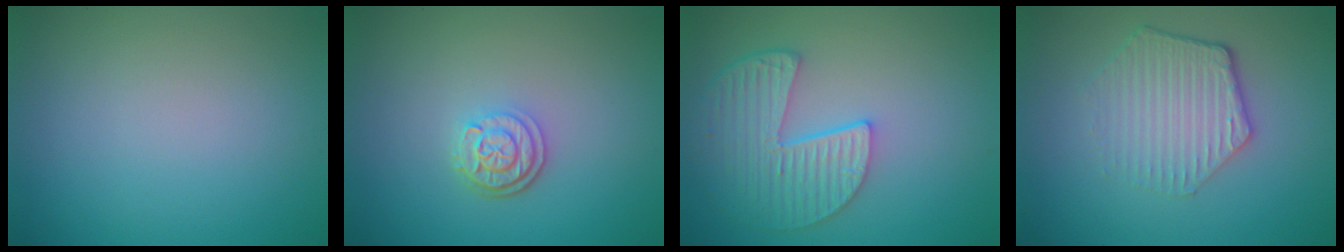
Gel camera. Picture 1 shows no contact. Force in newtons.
{"total": 2.8, "press": 2.3, "slide": 1.6}
{"total": 5.4, "press": 4.3, "slide": 3.2}
{"total": 4.1, "press": 3.3, "slide": 2.5}